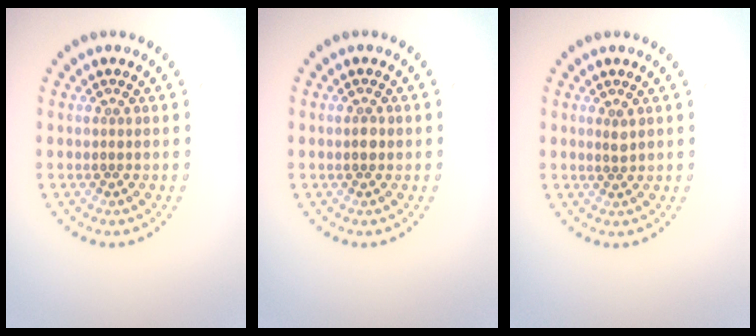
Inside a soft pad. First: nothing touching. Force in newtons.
{"total": 0.9, "press": 0.8, "slide": 0.3}
{"total": 0.7, "press": 0.6, "slide": 0.4}